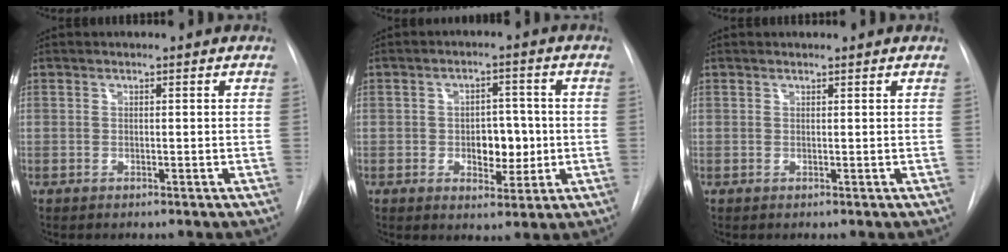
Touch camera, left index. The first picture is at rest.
{"total": 5.9, "force": [-0.9, 3.5, 4.7], "torque": [-0.057, 0.002, -0.007]}
{"total": 0.9, "force": [0.9, 0.0, 0.0], "torque": [-0.008, 0.004, 0.012]}